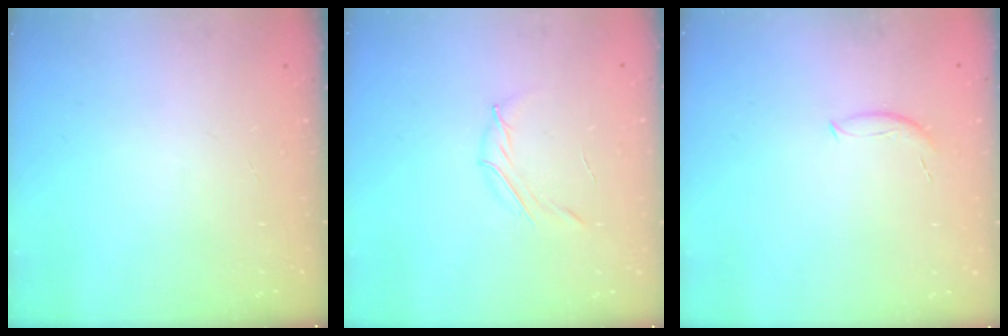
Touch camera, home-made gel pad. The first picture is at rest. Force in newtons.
{"total": 4.0, "press": 3.9, "slide": 1.0}
{"total": 6.0, "press": 5.9, "slide": 0.7}